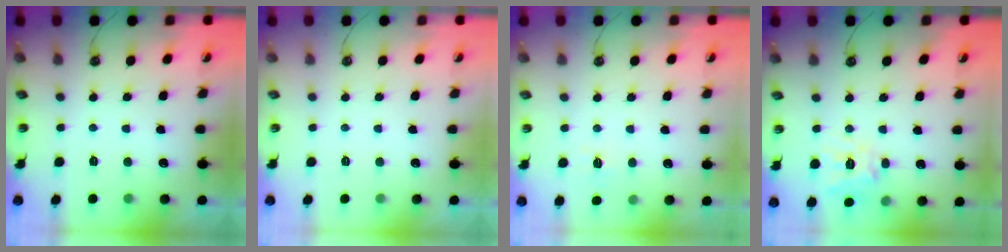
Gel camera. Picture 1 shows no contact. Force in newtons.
{"total": 0.0}
{"total": 5.5, "press": 5.5, "slide": 0.5}
{"total": 11.4, "press": 11.3, "slide": 1.3}